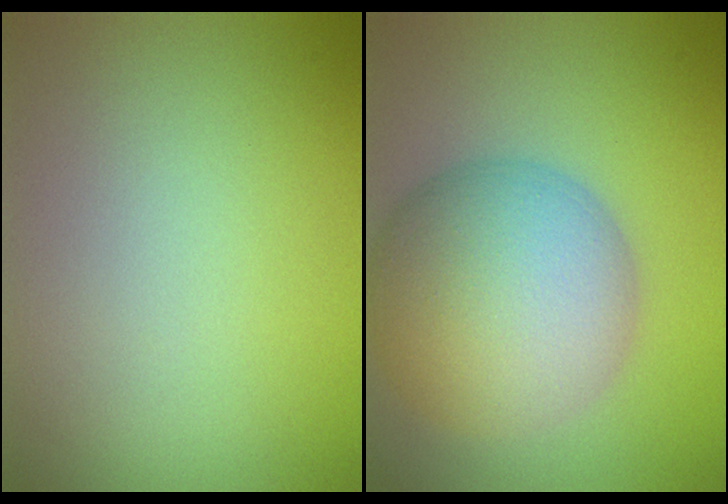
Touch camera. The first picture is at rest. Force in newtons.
{"total": 10.3, "press": 10.2, "slide": 0.5}